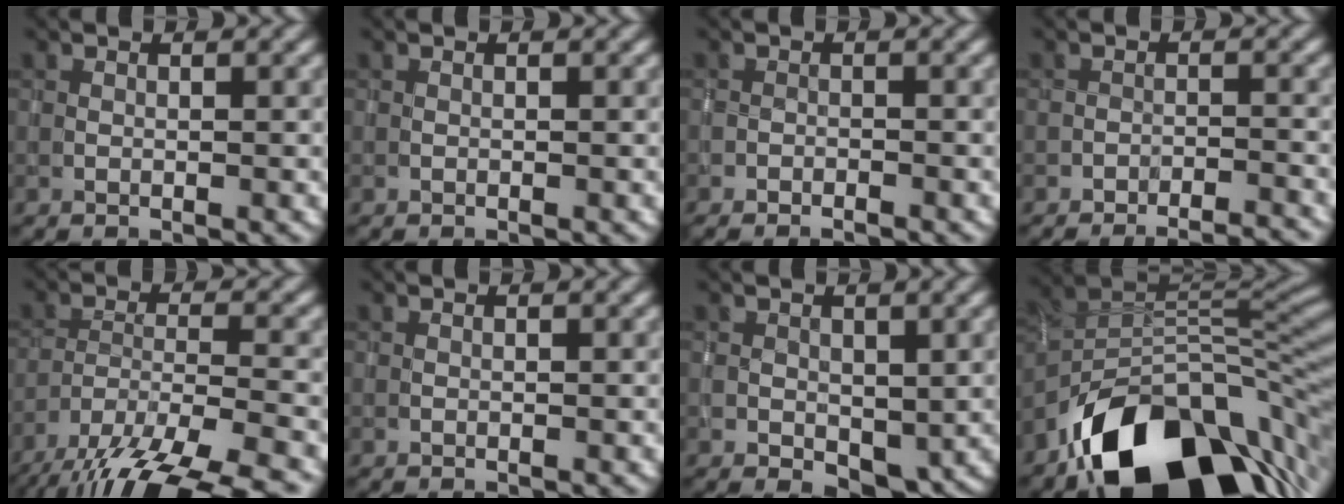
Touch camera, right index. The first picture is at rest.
{"total": 0.0}
{"total": 1.3, "force": [-1.3, 0.1, 0.3], "torque": [-0.006, -0.002, -0.020]}
{"total": 5.3, "force": [-5.2, 0.9, 1.0], "torque": [-0.007, 0.012, -0.062]}
{"total": 13.2, "force": [-10.9, 3.5, 6.7], "torque": [-0.120, -0.031, -0.158]}
{"total": 0.0}
{"total": 2.9, "force": [-0.2, 2.1, 1.9], "torque": [-0.031, -0.010, 0.002]}
{"total": 16.2, "force": [-8.8, 8.9, 10.3], "torque": [-0.171, -0.002, -0.143]}